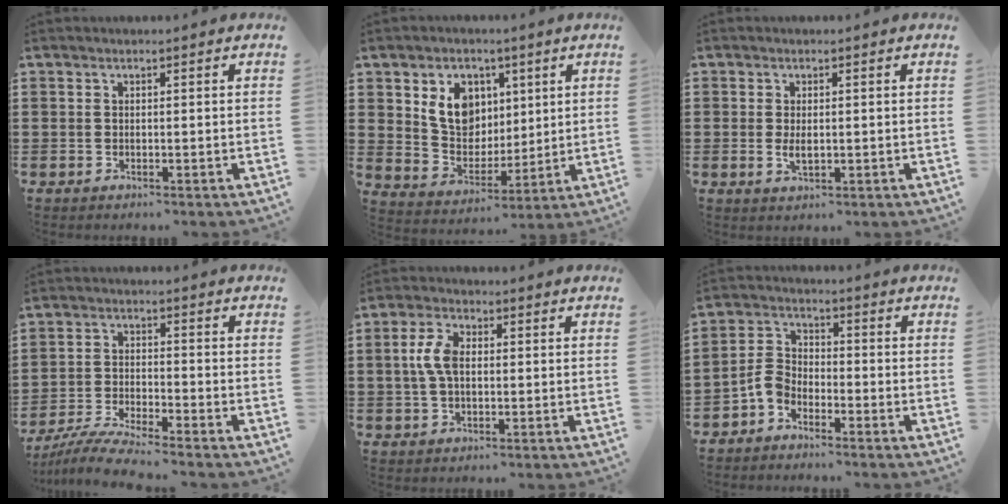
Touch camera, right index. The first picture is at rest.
{"total": 8.3, "force": [3.3, 6.8, 3.5], "torque": [-0.084, 0.012, 0.062]}
{"total": 2.1, "force": [0.1, 1.0, 1.8], "torque": [-0.036, 0.004, 0.001]}
{"total": 5.4, "force": [-5.1, -0.3, 1.8], "torque": [-0.051, -0.016, -0.103]}
{"total": 5.3, "force": [0.4, 2.7, 4.5], "torque": [-0.108, 0.005, 0.001]}
{"total": 4.0, "force": [-3.1, 2.1, 1.5], "torque": [-0.047, 0.005, -0.065]}